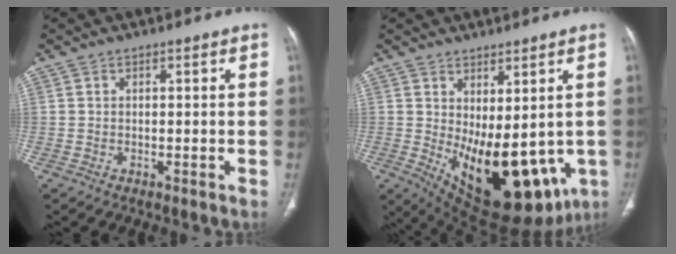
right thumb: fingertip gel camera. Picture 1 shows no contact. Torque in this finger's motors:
{"motor_torque": [2.33, 2.68, 1.90, -0.45, 0.18]}